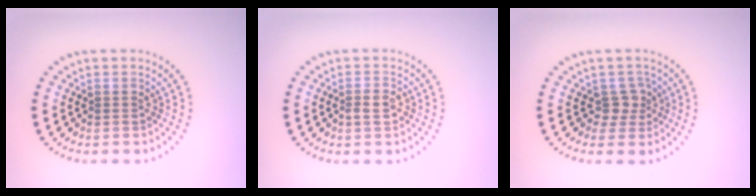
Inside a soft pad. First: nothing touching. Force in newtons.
{"total": 1.5, "press": 1.5, "slide": 0.1}
{"total": 1.8, "press": 1.4, "slide": 1.1}